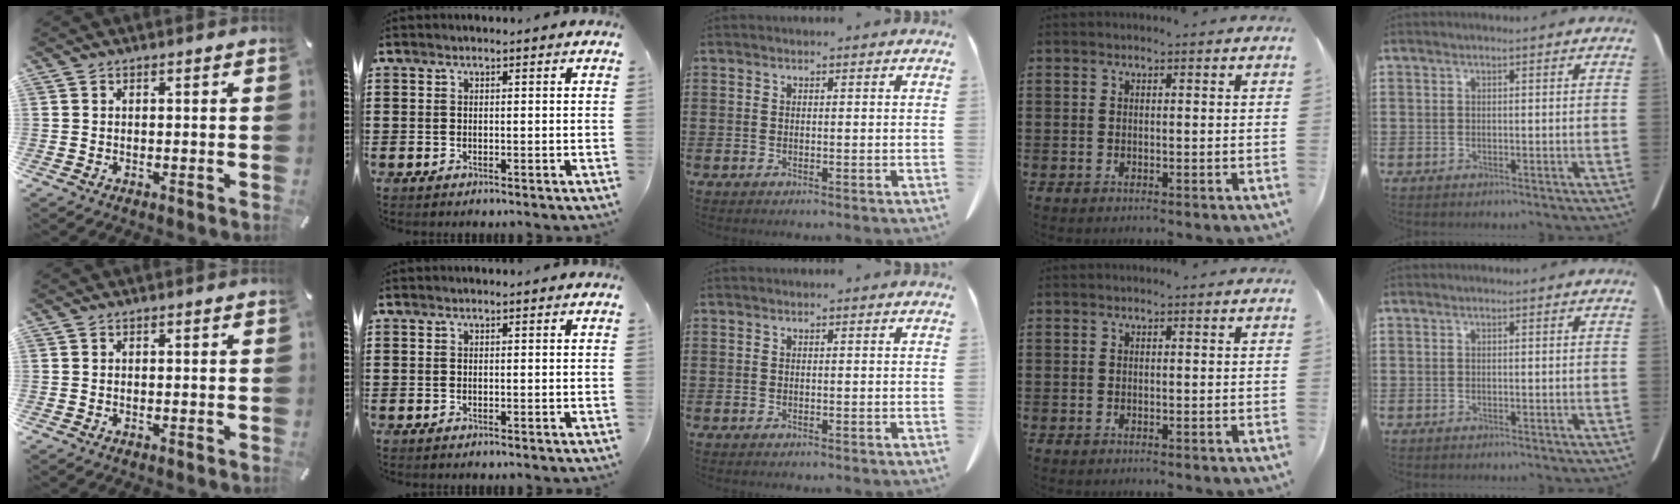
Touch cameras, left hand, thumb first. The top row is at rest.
{}